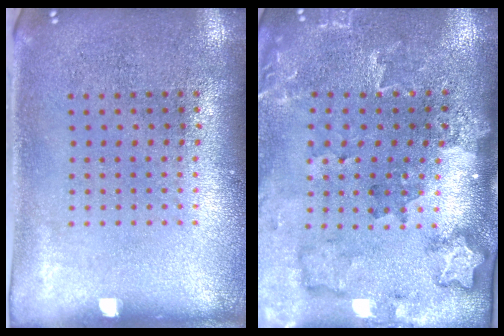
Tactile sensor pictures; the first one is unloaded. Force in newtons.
{"total": 1.9, "press": 1.8, "slide": 0.4}